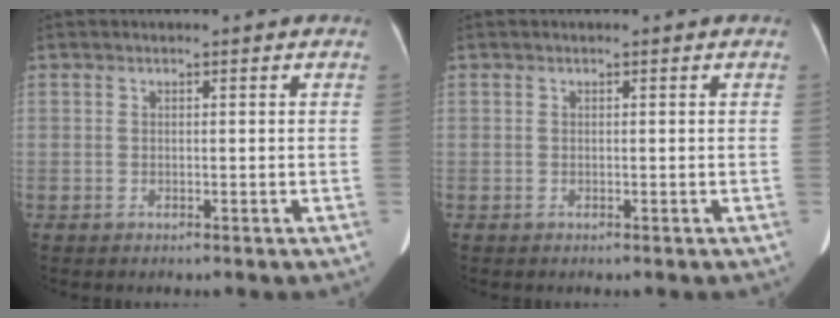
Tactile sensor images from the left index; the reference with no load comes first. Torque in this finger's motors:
{"motor_torque": [-0.04, -0.21, 0.00, 0.00]}